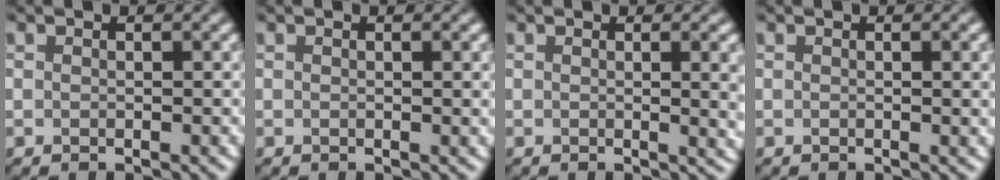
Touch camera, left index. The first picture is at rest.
{"total": 1.0, "force": [0.3, 0.2, 0.9], "torque": [-0.008, 0.001, 0.004]}
{"total": 4.0, "force": [0.4, 1.4, 3.7], "torque": [-0.030, 0.002, 0.006]}
{"total": 2.0, "force": [0.2, 0.5, 1.9], "torque": [-0.018, 0.003, 0.000]}